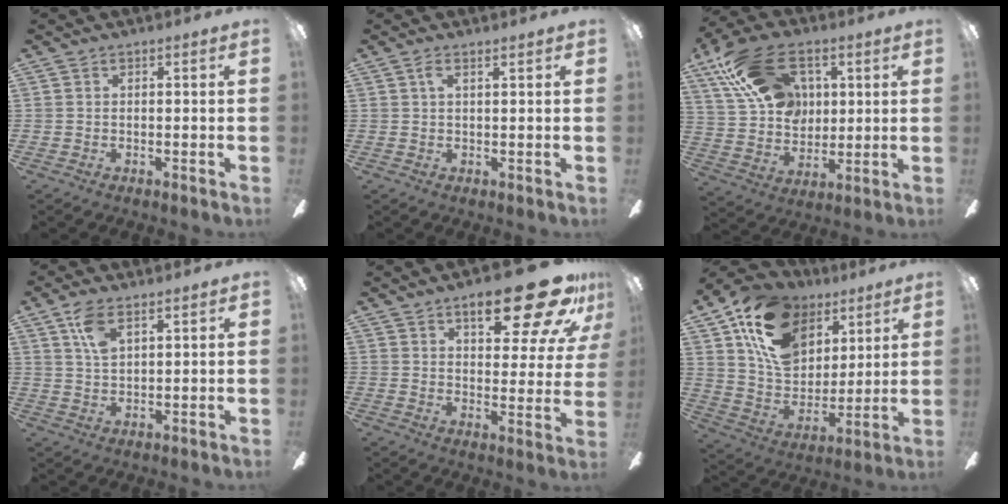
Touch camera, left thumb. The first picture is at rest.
{"total": 2.1, "force": [1.2, 0.4, 1.7], "torque": [-0.038, 0.004, 0.020]}
{"total": 20.3, "force": [9.7, 13.4, 11.9], "torque": [-0.218, -0.017, 0.182]}
{"total": 6.7, "force": [4.2, 2.7, 4.5], "torque": [-0.091, -0.007, 0.076]}
{"total": 21.1, "force": [12.3, 7.8, 15.3], "torque": [-0.197, -0.070, 0.191]}
{"total": 19.7, "force": [10.7, 13.4, 9.7], "torque": [-0.179, -0.042, 0.203]}